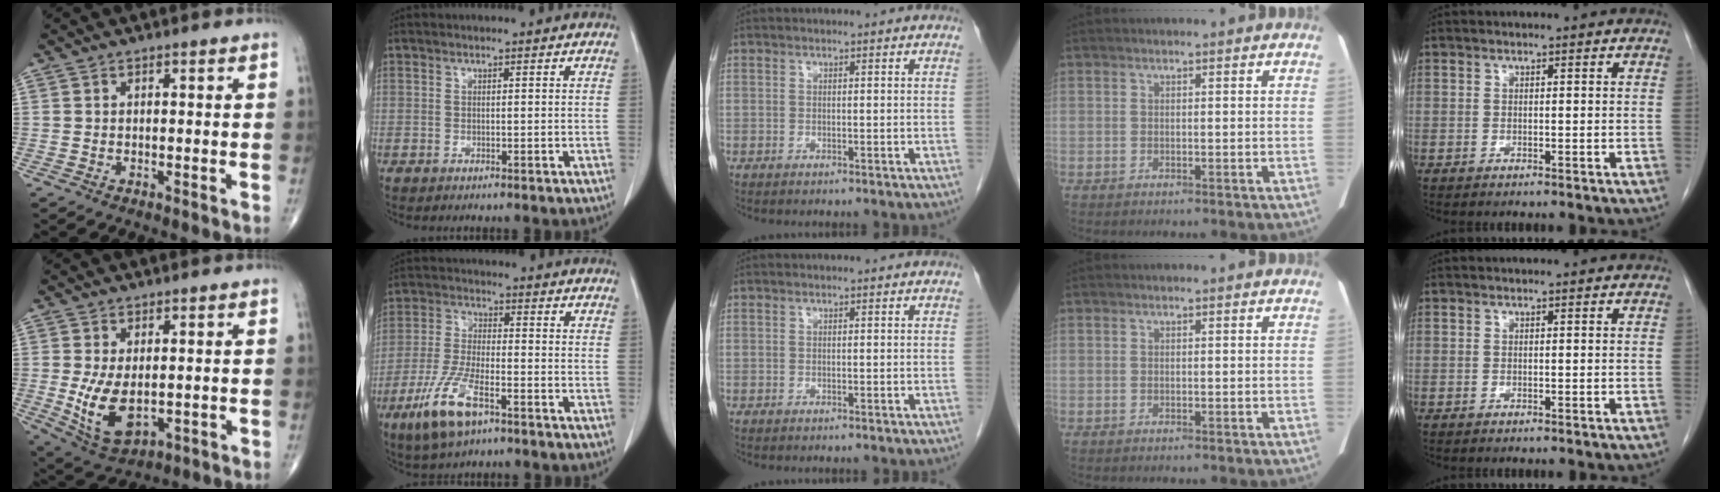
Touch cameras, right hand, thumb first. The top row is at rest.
{"thumb": {"total": 9.6, "force": [-0.9, 5.3, 7.9], "torque": [-0.142, -0.017, -0.001]}, "index": {"total": 10.0, "force": [-5.6, 2.7, 7.8], "torque": [-0.168, -0.016, -0.101]}}